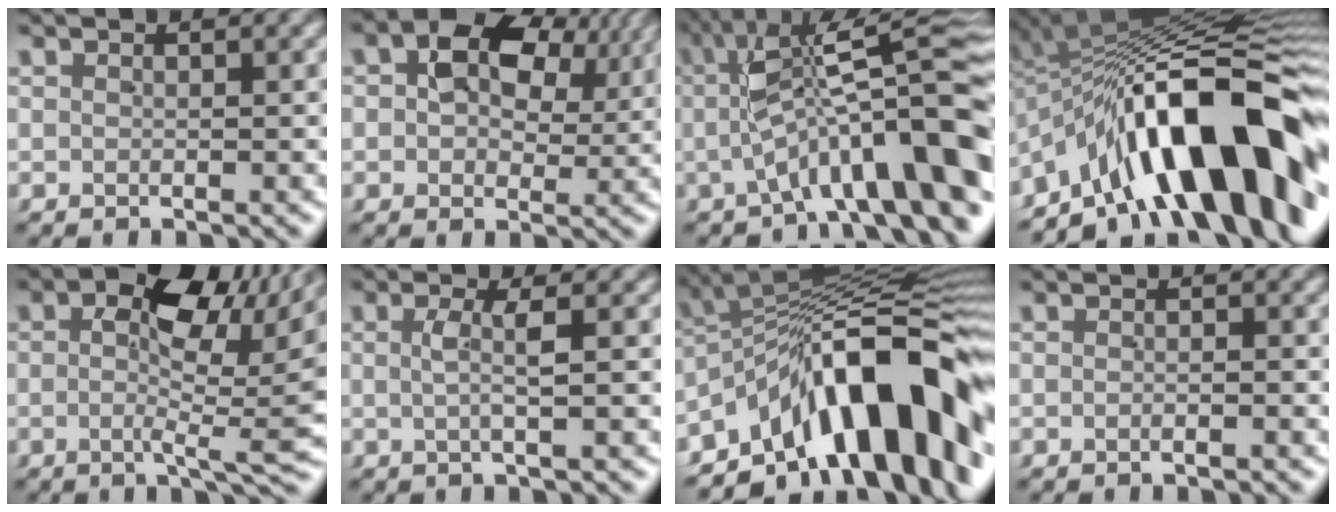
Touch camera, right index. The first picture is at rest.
{"total": 7.2, "force": [2.8, 4.7, 4.7], "torque": [-0.083, 0.000, 0.042]}
{"total": 13.0, "force": [-0.9, 5.0, 11.9], "torque": [-0.156, 0.015, -0.017]}
{"total": 21.0, "force": [-5.3, 10.9, 17.1], "torque": [-0.259, 0.000, -0.073]}
{"total": 8.9, "force": [1.8, 2.7, 8.3], "torque": [-0.108, 0.005, 0.013]}
{"total": 2.0, "force": [0.0, -0.2, 2.0], "torque": [-0.038, 0.001, 0.000]}
{"total": 18.9, "force": [-5.2, 10.4, 14.9], "torque": [-0.223, -0.001, -0.077]}
{"total": 0.6, "force": [-0.5, 0.1, 0.2], "torque": [0.001, 0.006, -0.015]}